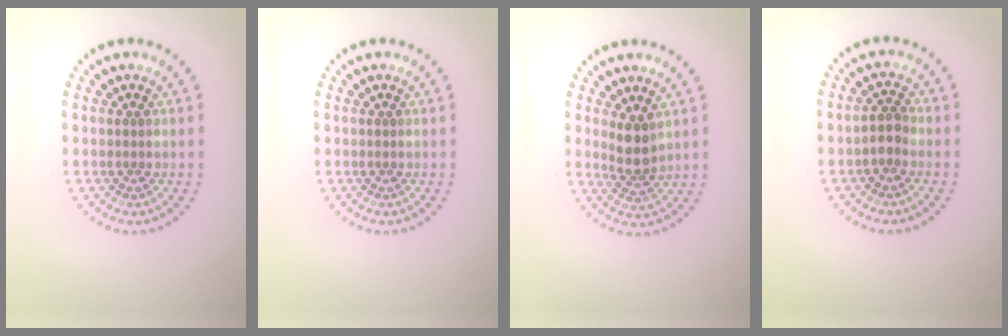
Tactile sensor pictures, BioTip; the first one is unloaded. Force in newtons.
{"total": 0.0}
{"total": 2.6, "press": 2.1, "slide": 1.5}
{"total": 1.5, "press": 1.4, "slide": 0.6}